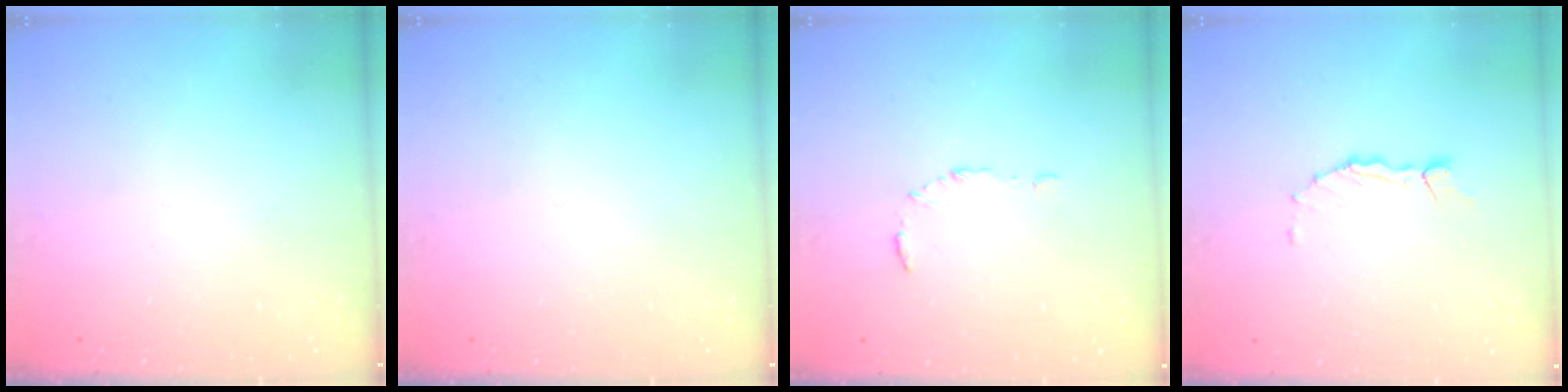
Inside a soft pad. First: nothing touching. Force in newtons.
{"total": 0.0}
{"total": 4.9, "press": 4.9, "slide": 0.4}
{"total": 1.6, "press": 1.5, "slide": 0.2}